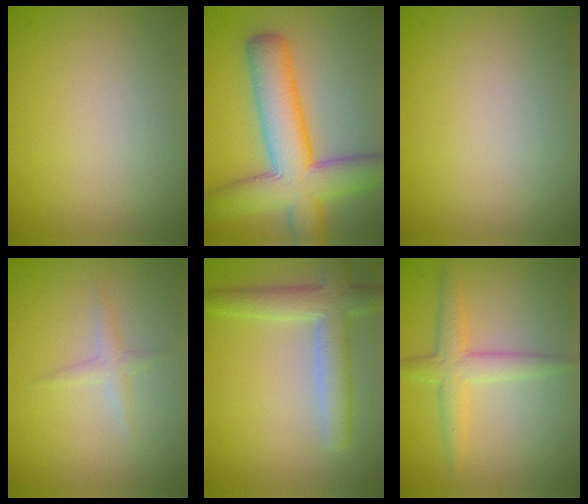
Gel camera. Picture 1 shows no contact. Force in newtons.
{"total": 9.9, "press": 9.9, "slide": 0.4}
{"total": 0.0}
{"total": 1.2, "press": 1.2, "slide": 0.0}
{"total": 4.7, "press": 4.7, "slide": 0.6}
{"total": 3.0, "press": 3.0, "slide": 0.1}